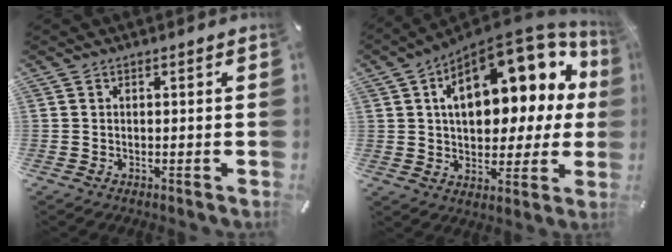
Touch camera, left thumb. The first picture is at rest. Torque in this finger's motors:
{"motor_torque": [2.50, 2.50, 1.65, -1.12, 0.73]}